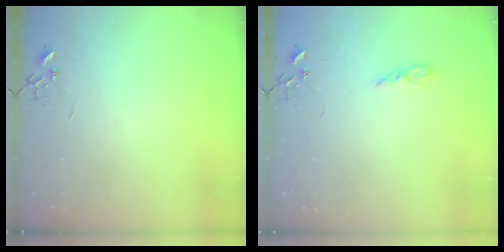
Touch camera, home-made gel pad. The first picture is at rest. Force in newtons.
{"total": 5.0, "press": 5.0, "slide": 0.6}